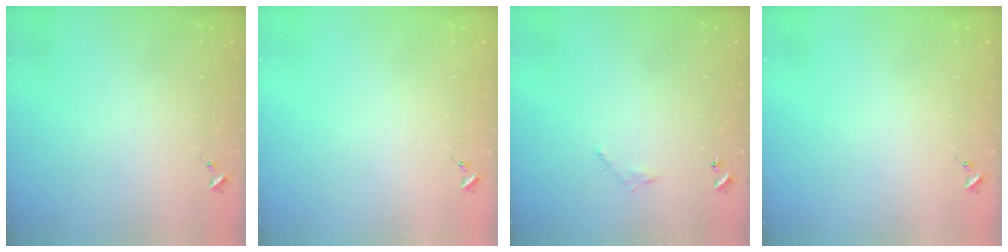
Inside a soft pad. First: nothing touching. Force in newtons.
{"total": 0.0}
{"total": 4.3, "press": 4.3, "slide": 0.2}
{"total": 0.0}